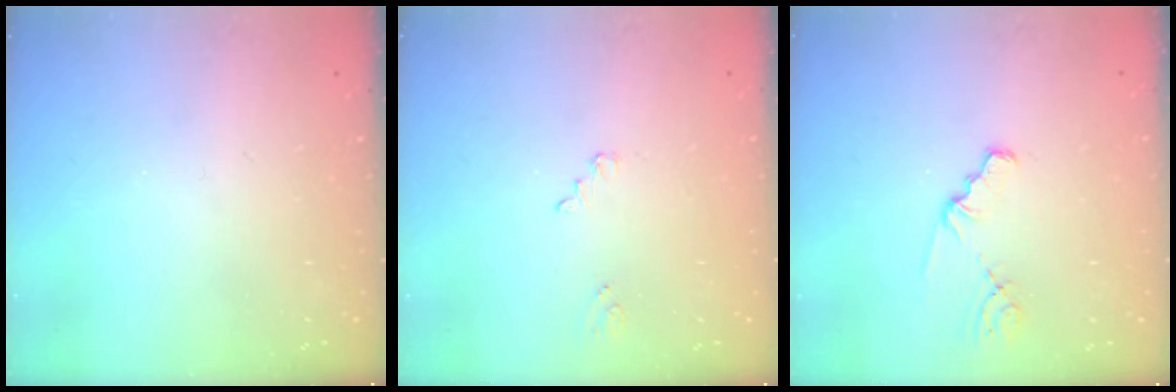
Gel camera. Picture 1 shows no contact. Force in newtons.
{"total": 1.0, "press": 1.0, "slide": 0.1}
{"total": 1.8, "press": 1.8, "slide": 0.2}